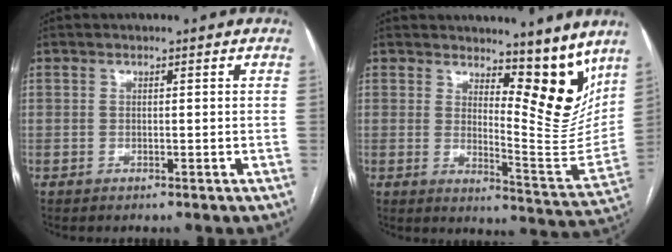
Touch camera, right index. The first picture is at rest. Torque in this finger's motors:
{"motor_torque": [-0.08, 0.54, 0.10, 0.01]}